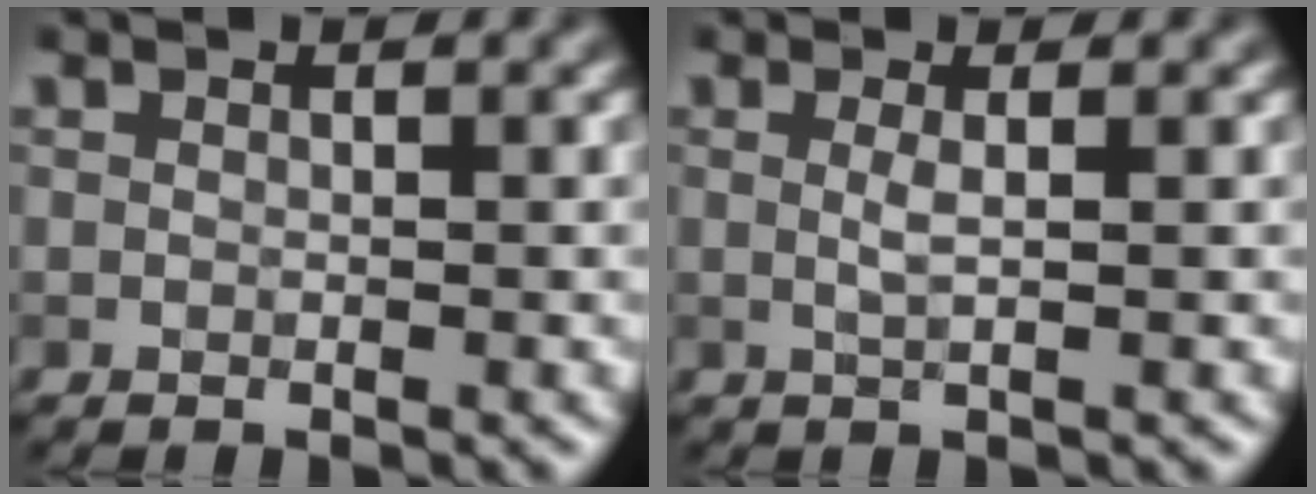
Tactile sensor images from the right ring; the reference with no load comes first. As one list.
[{"total": 1.3, "force": [0.3, 0.3, 1.3], "torque": [-0.025, 0.003, 0.002]}]